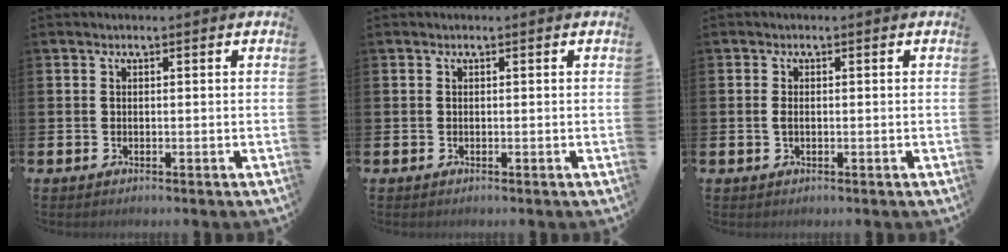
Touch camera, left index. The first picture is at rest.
{"total": 0.0}
{"total": 1.2, "force": [0.0, 0.6, 1.1], "torque": [-0.020, 0.005, -0.002]}